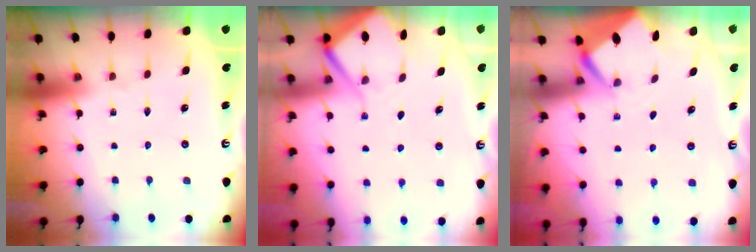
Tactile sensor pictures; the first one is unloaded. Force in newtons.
{"total": 5.6, "press": 5.6, "slide": 0.5}
{"total": 2.5, "press": 2.5, "slide": 0.3}